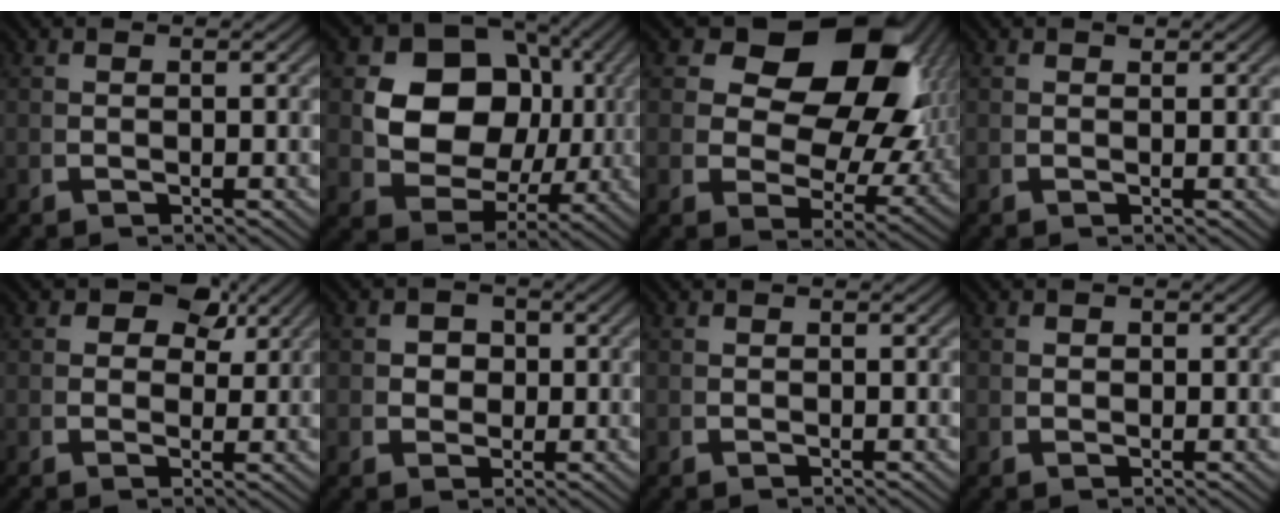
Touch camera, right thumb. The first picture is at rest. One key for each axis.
{"total": 14.1, "fx": 1.5, "fy": 10.8, "fz": 9.0, "tx": -0.196, "ty": -0.039, "tz": 0.036}
{"total": 19.8, "fx": 4.7, "fy": 13.0, "fz": 14.2, "tx": -0.202, "ty": 0.003, "tz": 0.062}
{"total": 0.7, "fx": 0.5, "fy": 0.4, "fz": 0.3, "tx": -0.004, "ty": -0.001, "tz": 0.009}
{"total": 4.2, "fx": 2.0, "fy": 2.7, "fz": 2.4, "tx": -0.038, "ty": -0.006, "tz": 0.033}
{"total": 3.0, "fx": 0.6, "fy": 2.6, "fz": 1.4, "tx": -0.025, "ty": -0.011, "tz": 0.016}
{"total": 0.0}
{"total": 0.8, "fx": 0.3, "fy": 0.7, "fz": 0.3, "tx": -0.008, "ty": -0.005, "tz": 0.009}